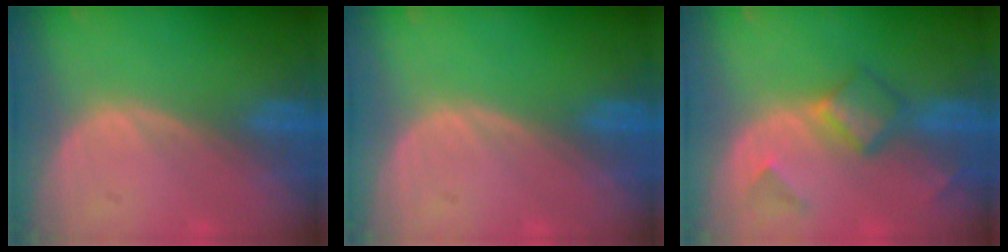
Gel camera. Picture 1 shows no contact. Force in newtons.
{"total": 0.0}
{"total": 4.9, "press": 4.7, "slide": 1.4}